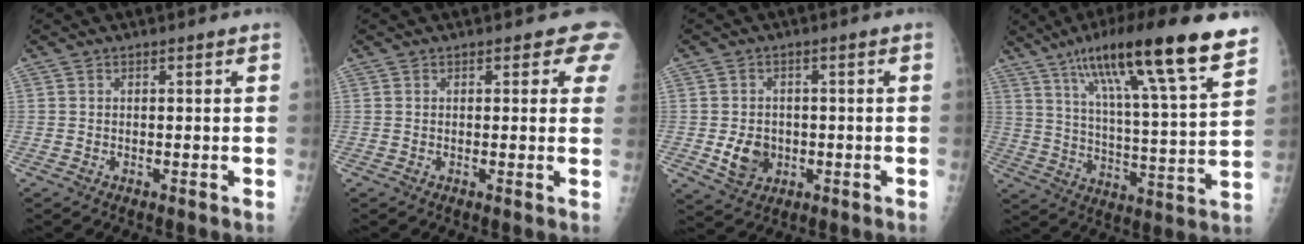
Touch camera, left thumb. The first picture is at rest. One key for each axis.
{"total": 3.7, "fx": 2.5, "fy": 1.9, "fz": 2.1, "tx": 0.008, "ty": -0.006, "tz": 0.016}
{"total": 5.8, "fx": -1.0, "fy": 4.7, "fz": 3.2, "tx": -0.037, "ty": 0.004, "tz": -0.008}
{"total": 23.3, "fx": 14.8, "fy": 3.1, "fz": 17.7, "tx": -0.271, "ty": -0.039, "tz": 0.238}